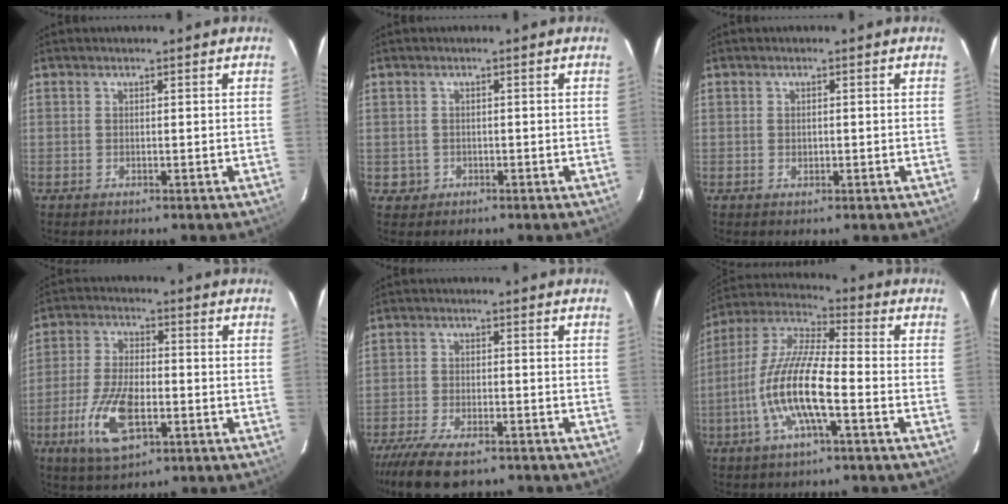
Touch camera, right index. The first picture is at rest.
{"total": 2.2, "force": [-0.4, 2.2, 0.1], "torque": [0.000, 0.008, 0.001]}
{"total": 0.9, "force": [-0.1, 0.8, 0.5], "torque": [-0.006, 0.001, -0.001]}
{"total": 12.2, "force": [-4.6, 5.4, 10.0], "torque": [-0.213, -0.010, -0.083]}
{"total": 12.5, "force": [-9.5, 4.5, 6.8], "torque": [-0.161, -0.032, -0.166]}
{"total": 14.2, "force": [-4.6, 2.8, 13.2], "torque": [-0.266, -0.004, -0.096]}